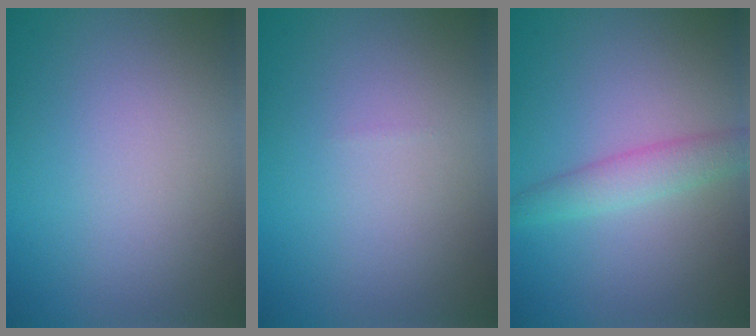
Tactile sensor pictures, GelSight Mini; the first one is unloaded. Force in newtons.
{"total": 0.0}
{"total": 2.6, "press": 2.6, "slide": 0.0}